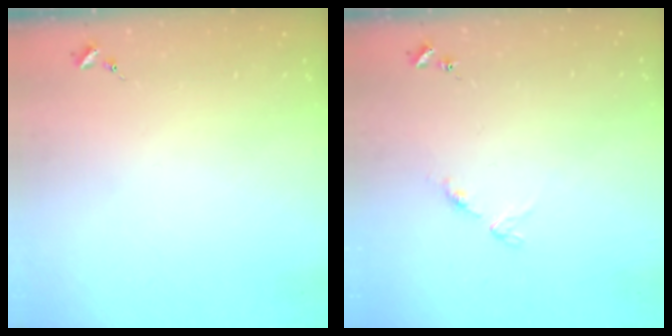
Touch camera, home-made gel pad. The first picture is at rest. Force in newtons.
{"total": 7.8, "press": 7.8, "slide": 0.6}